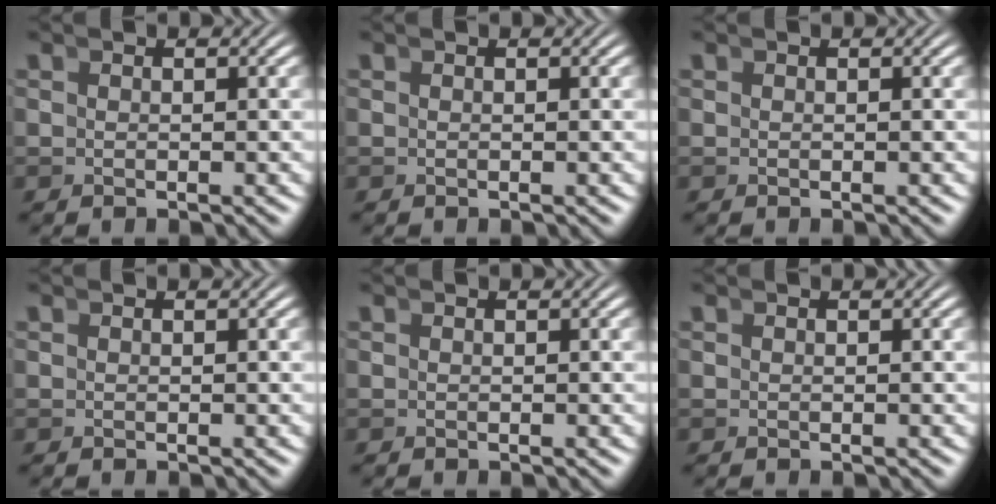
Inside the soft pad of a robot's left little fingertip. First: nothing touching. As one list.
[{"total": 0.0}, {"total": 0.0}, {"total": 0.0}, {"total": 0.0}, {"total": 0.0}]